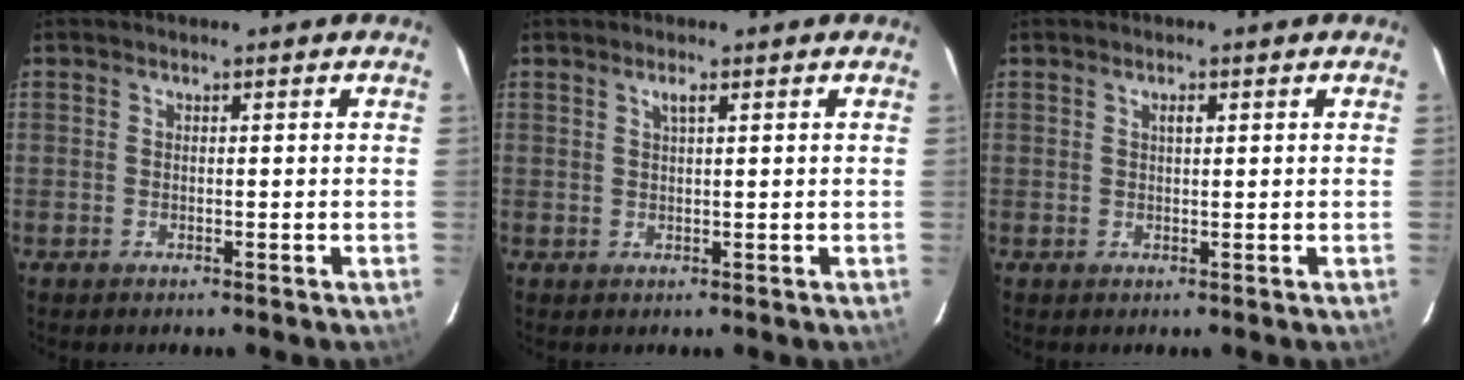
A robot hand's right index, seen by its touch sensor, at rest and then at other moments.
{"total": 1.3, "force": [0.7, 0.1, 1.1], "torque": [-0.020, 0.003, 0.012]}
{"total": 1.1, "force": [0.5, 0.5, 0.9], "torque": [-0.014, 0.004, 0.008]}